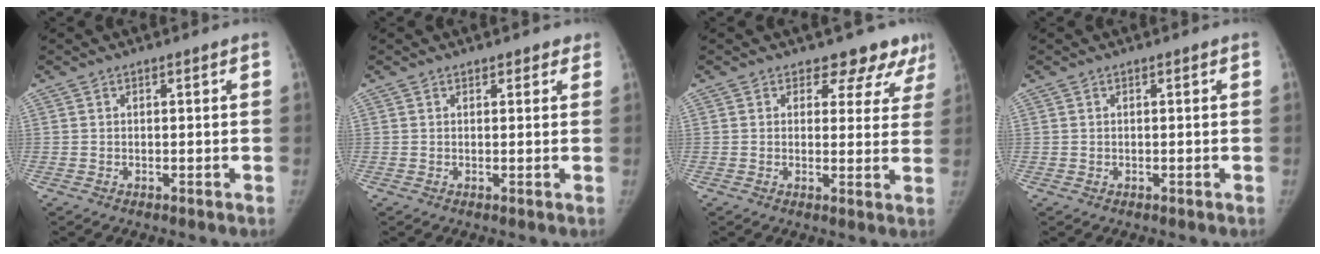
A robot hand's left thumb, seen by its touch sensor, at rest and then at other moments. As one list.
[{"total": 1.7, "force": [1.3, 1.0, 0.4], "torque": [0.017, -0.003, 0.010]}, {"total": 8.2, "force": [6.7, 4.6, 1.2], "torque": [0.042, -0.030, 0.055]}, {"total": 0.0}]